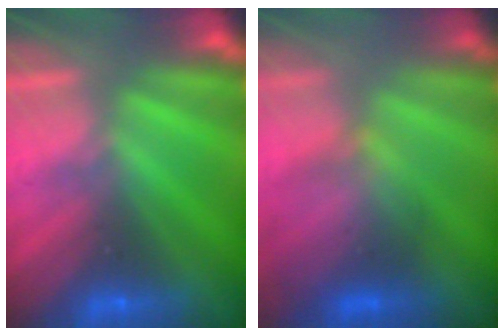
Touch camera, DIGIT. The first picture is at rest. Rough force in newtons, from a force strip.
{"total": 3.8}